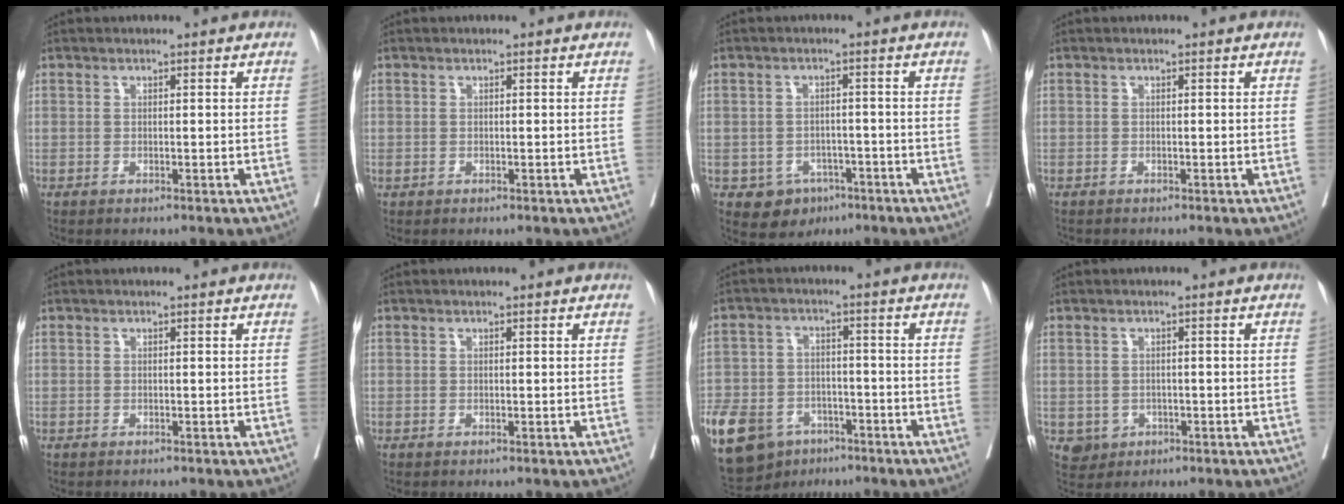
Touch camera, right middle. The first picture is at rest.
{"total": 0.0}
{"total": 5.0, "force": [-2.7, 4.0, 1.4], "torque": [-0.016, 0.006, -0.031]}
{"total": 0.6, "force": [-0.6, 0.1, 0.1], "torque": [-0.007, -0.002, -0.013]}
{"total": 0.8, "force": [-0.7, 0.4, 0.0], "torque": [-0.009, 0.001, -0.012]}
{"total": 0.0}
{"total": 21.9, "force": [-12.4, 14.7, 10.4], "torque": [-0.314, -0.022, -0.194]}
{"total": 3.4, "force": [-1.2, 3.1, 0.7], "torque": [-0.005, 0.004, -0.012]}